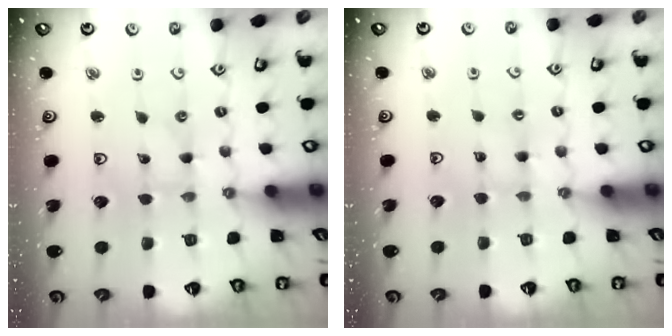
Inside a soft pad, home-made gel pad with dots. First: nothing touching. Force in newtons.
{"total": 2.8, "press": 2.8, "slide": 0.3}